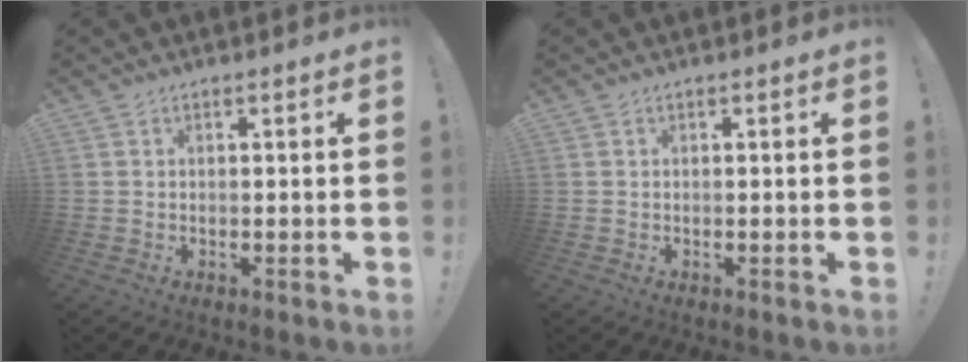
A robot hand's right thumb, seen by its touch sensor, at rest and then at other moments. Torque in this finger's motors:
{"motor_torque": [0.00, 0.00, 0.11, -0.05, 0.05]}